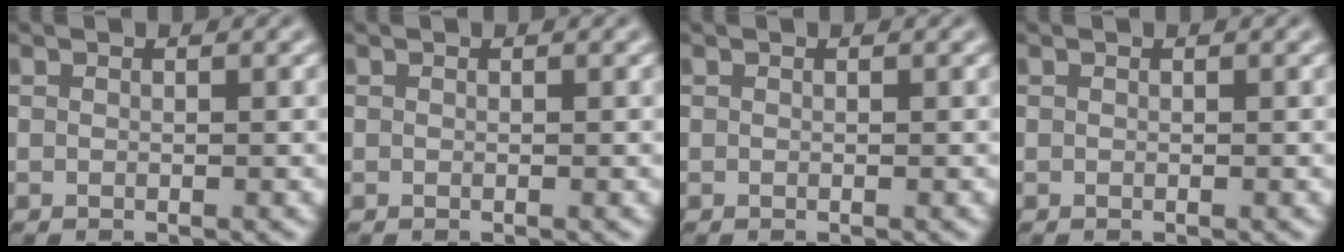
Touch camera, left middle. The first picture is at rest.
{"total": 0.0}
{"total": 0.0}
{"total": 0.0}